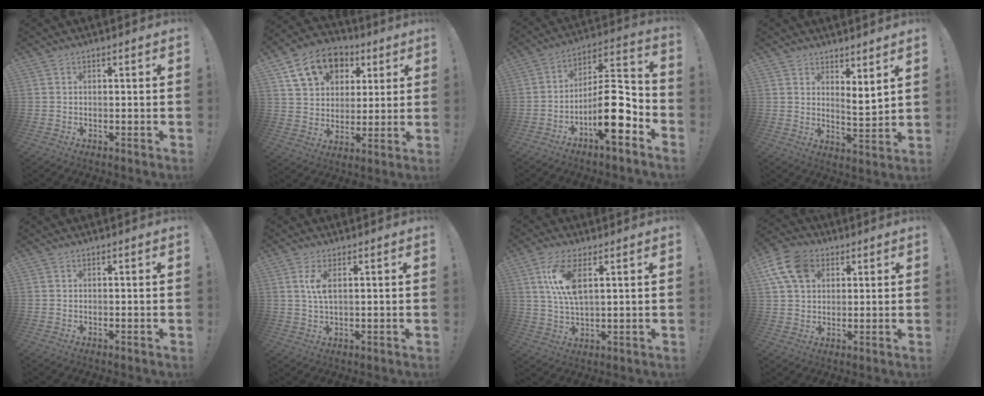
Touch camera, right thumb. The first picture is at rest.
{"total": 15.7, "force": [7.5, 11.4, 7.9], "torque": [-0.121, -0.026, 0.142]}
{"total": 16.7, "force": [-6.7, 5.2, 14.4], "torque": [-0.243, 0.036, -0.103]}
{"total": 5.0, "force": [4.5, 0.5, 2.0], "torque": [-0.031, -0.043, 0.080]}
{"total": 0.0}
{"total": 4.5, "force": [1.3, 1.6, 4.1], "torque": [-0.074, -0.006, 0.017]}
{"total": 10.2, "force": [3.6, 3.8, 8.8], "torque": [-0.174, -0.011, 0.065]}
{"total": 12.1, "force": [5.0, 8.6, 6.9], "torque": [-0.119, -0.009, 0.100]}